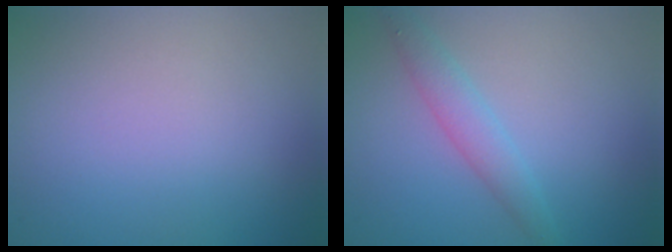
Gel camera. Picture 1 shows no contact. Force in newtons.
{"total": 2.1, "press": 2.1, "slide": 0.0}